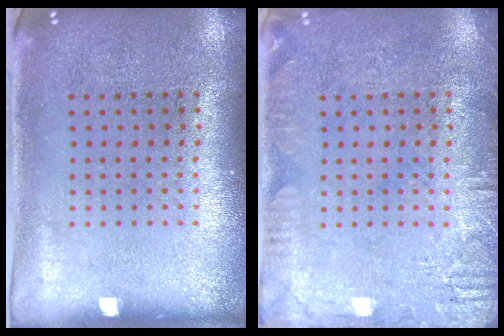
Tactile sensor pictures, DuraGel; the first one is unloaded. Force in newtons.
{"total": 2.3, "press": 2.3, "slide": 0.2}